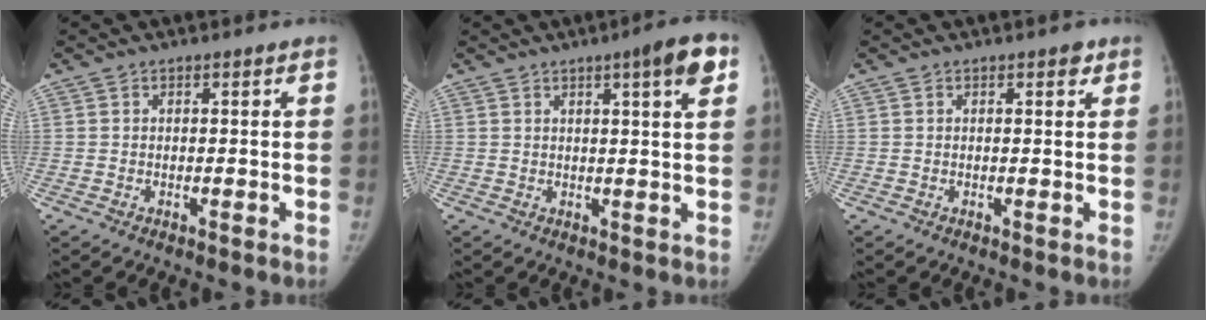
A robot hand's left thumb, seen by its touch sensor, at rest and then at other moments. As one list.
[{"total": 6.6, "force": [3.0, 0.8, 5.8], "torque": [-0.073, -0.007, 0.038]}, {"total": 1.3, "force": [0.7, 0.7, 0.8], "torque": [-0.001, -0.001, 0.006]}]